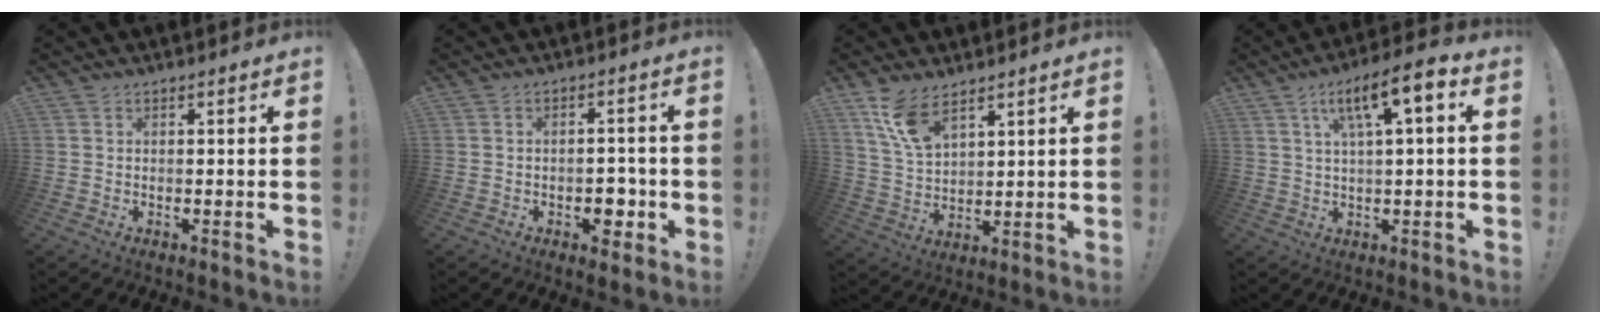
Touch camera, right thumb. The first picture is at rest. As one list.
[{"total": 5.4, "force": [-2.0, 3.7, 3.4], "torque": [-0.030, 0.008, -0.034]}, {"total": 9.9, "force": [6.9, 4.2, 5.8], "torque": [-0.108, -0.032, 0.133]}, {"total": 10.4, "force": [3.2, 2.1, 9.7], "torque": [-0.151, -0.009, 0.047]}]